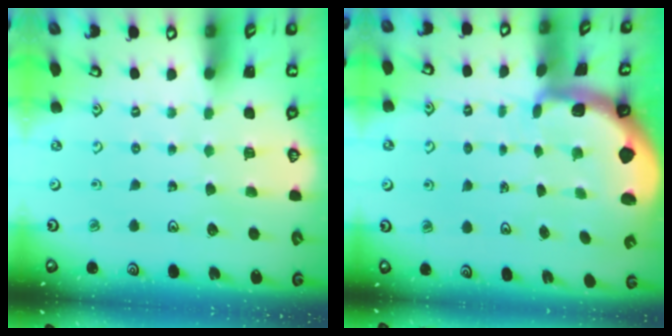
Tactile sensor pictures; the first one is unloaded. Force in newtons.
{"total": 1.8, "press": 1.8, "slide": 0.4}